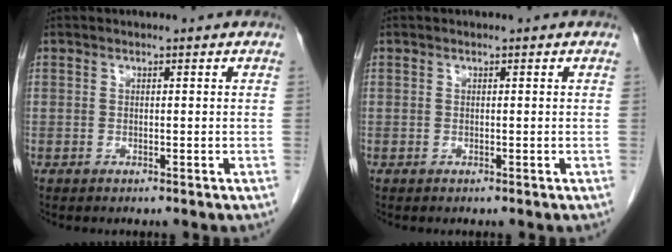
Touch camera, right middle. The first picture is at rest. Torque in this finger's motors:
{"motor_torque": [0.00, 0.00, 0.00, 0.00]}